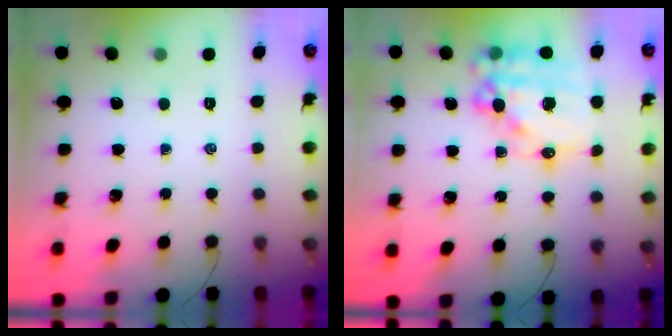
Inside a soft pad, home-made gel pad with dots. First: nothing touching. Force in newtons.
{"total": 21.4, "press": 20.9, "slide": 4.6}